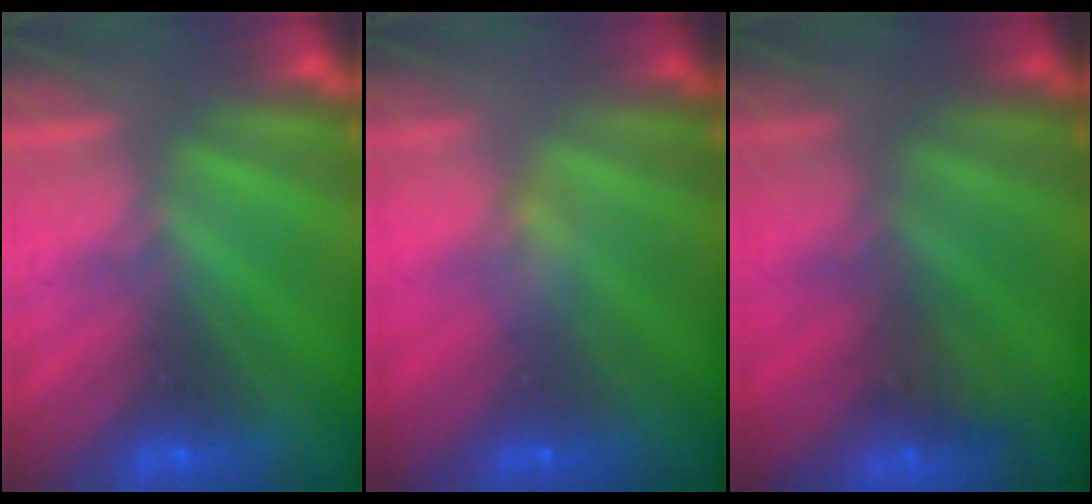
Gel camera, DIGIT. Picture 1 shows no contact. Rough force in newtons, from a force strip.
{"total": 2.4}
{"total": 4.0}